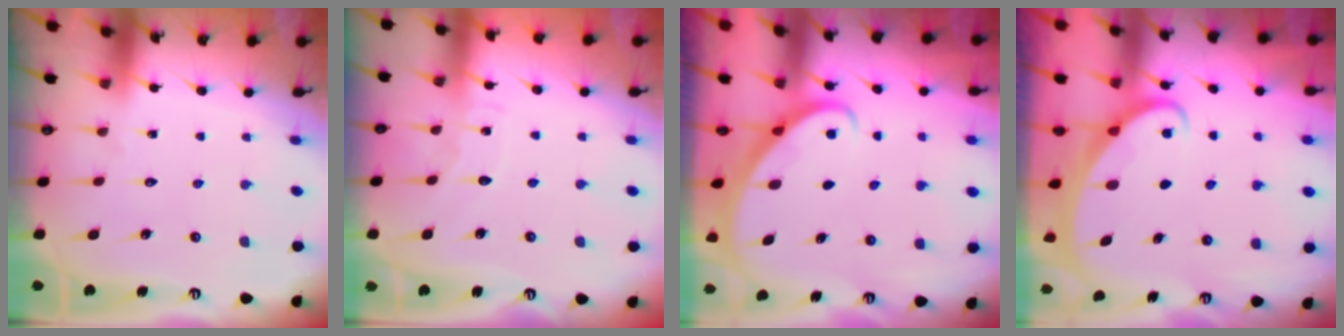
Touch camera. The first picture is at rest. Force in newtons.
{"total": 5.0, "press": 4.9, "slide": 0.4}
{"total": 2.7, "press": 2.7, "slide": 0.2}
{"total": 2.0, "press": 2.0, "slide": 0.0}